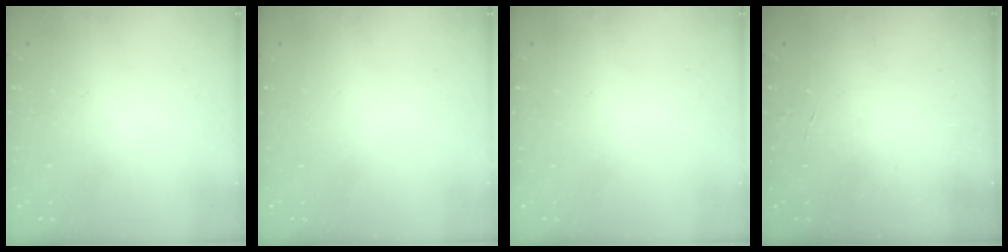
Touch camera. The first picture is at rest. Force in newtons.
{"total": 0.0}
{"total": 0.0}
{"total": 2.8, "press": 2.8, "slide": 0.3}